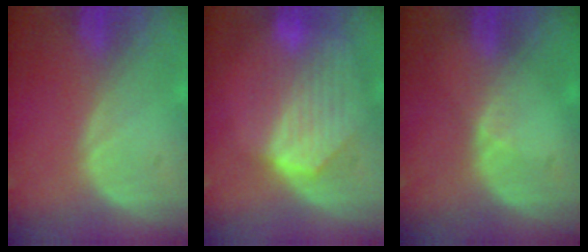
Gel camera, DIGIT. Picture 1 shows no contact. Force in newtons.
{"total": 8.7, "press": 7.9, "slide": 3.7}
{"total": 1.8, "press": 1.2, "slide": 1.3}